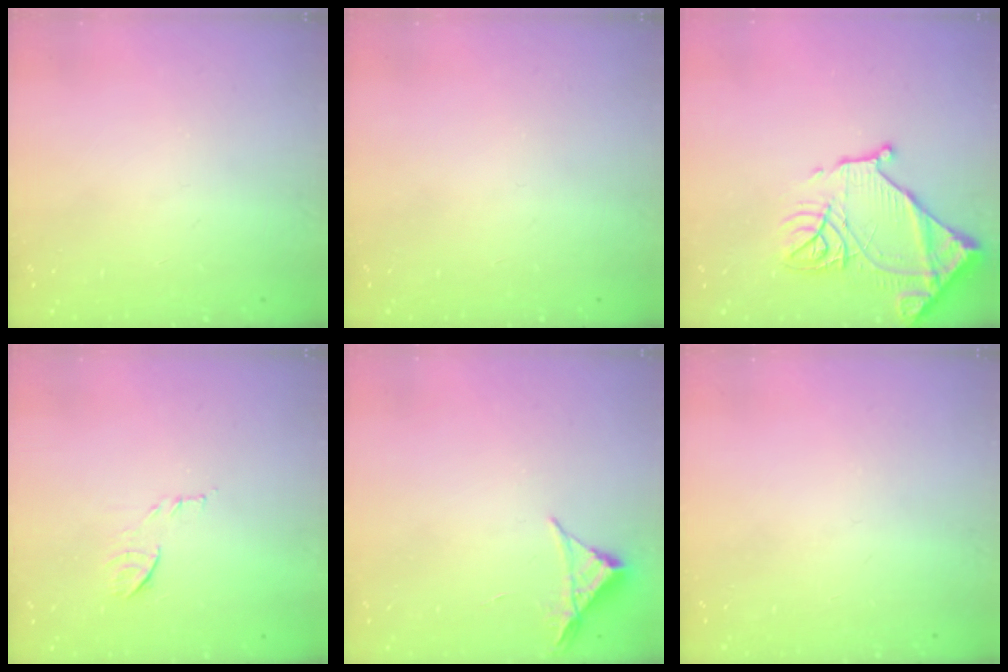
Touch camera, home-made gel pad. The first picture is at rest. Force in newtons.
{"total": 0.0}
{"total": 17.7, "press": 17.7, "slide": 1.5}
{"total": 7.8, "press": 7.7, "slide": 0.7}
{"total": 3.4, "press": 3.4, "slide": 0.6}
{"total": 0.0}